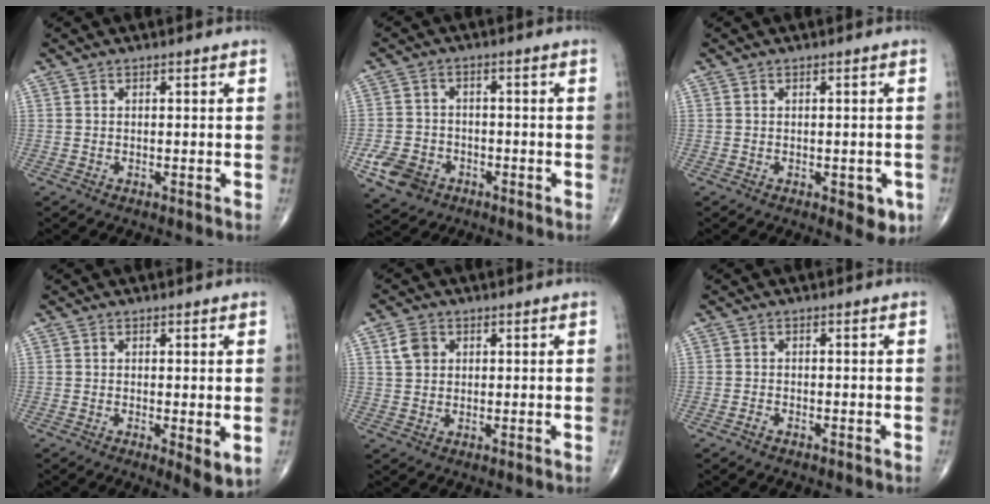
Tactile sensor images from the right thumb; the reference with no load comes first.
{"total": 7.2, "force": [-3.4, 5.7, 3.0], "torque": [-0.048, 0.017, -0.055]}
{"total": 4.1, "force": [-1.4, 2.0, 3.3], "torque": [-0.019, -0.004, -0.013]}
{"total": 4.3, "force": [-0.4, 1.3, 4.1], "torque": [-0.062, -0.016, -0.007]}
{"total": 4.2, "force": [1.4, 3.3, 2.1], "torque": [-0.028, 0.001, 0.027]}
{"total": 0.8, "force": [-0.7, 0.3, 0.4], "torque": [-0.011, 0.002, -0.014]}